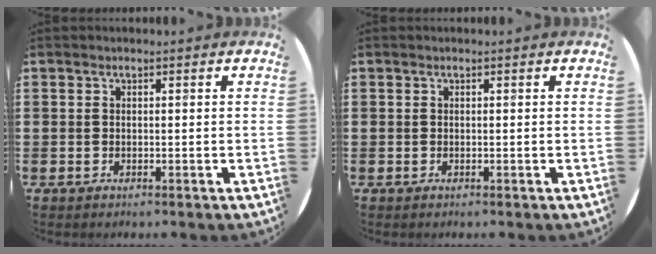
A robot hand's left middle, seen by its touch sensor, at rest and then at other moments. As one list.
[{"total": 0.0}]